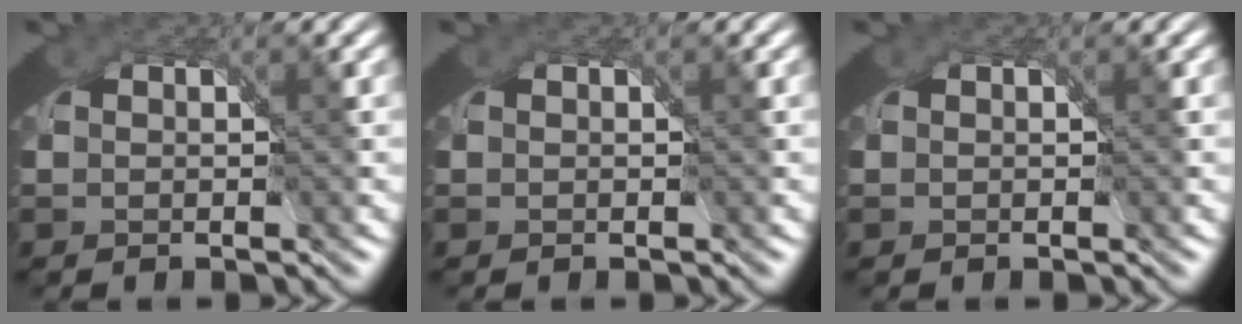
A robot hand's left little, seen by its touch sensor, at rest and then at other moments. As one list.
[{"total": 0.0}, {"total": 0.0}]